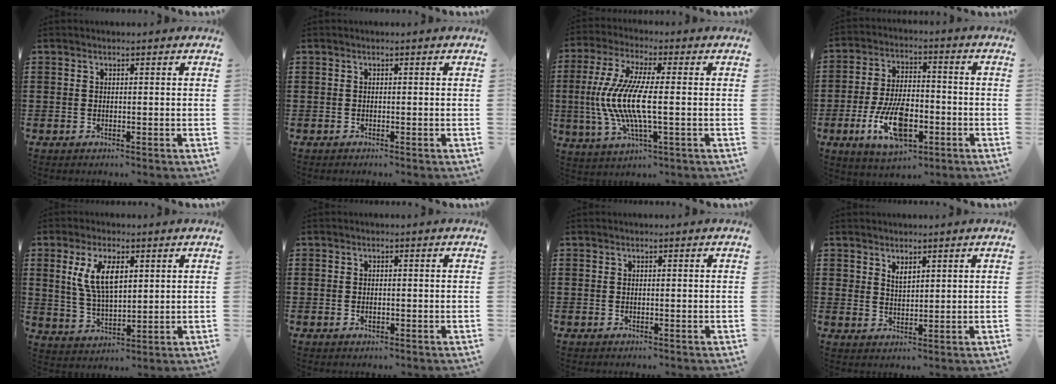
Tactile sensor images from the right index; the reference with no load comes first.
{"total": 0.0}
{"total": 9.5, "force": [-1.0, 1.6, 9.3], "torque": [-0.218, -0.022, -0.029]}
{"total": 11.2, "force": [-4.3, 5.0, 9.0], "torque": [-0.180, -0.003, -0.077]}
{"total": 7.6, "force": [2.8, 3.1, 6.3], "torque": [-0.133, 0.007, 0.050]}
{"total": 0.8, "force": [-0.2, 0.4, 0.7], "torque": [-0.014, -0.003, -0.004]}
{"total": 0.0}
{"total": 2.2, "force": [1.9, 0.9, 0.8], "torque": [-0.016, 0.004, 0.035]}